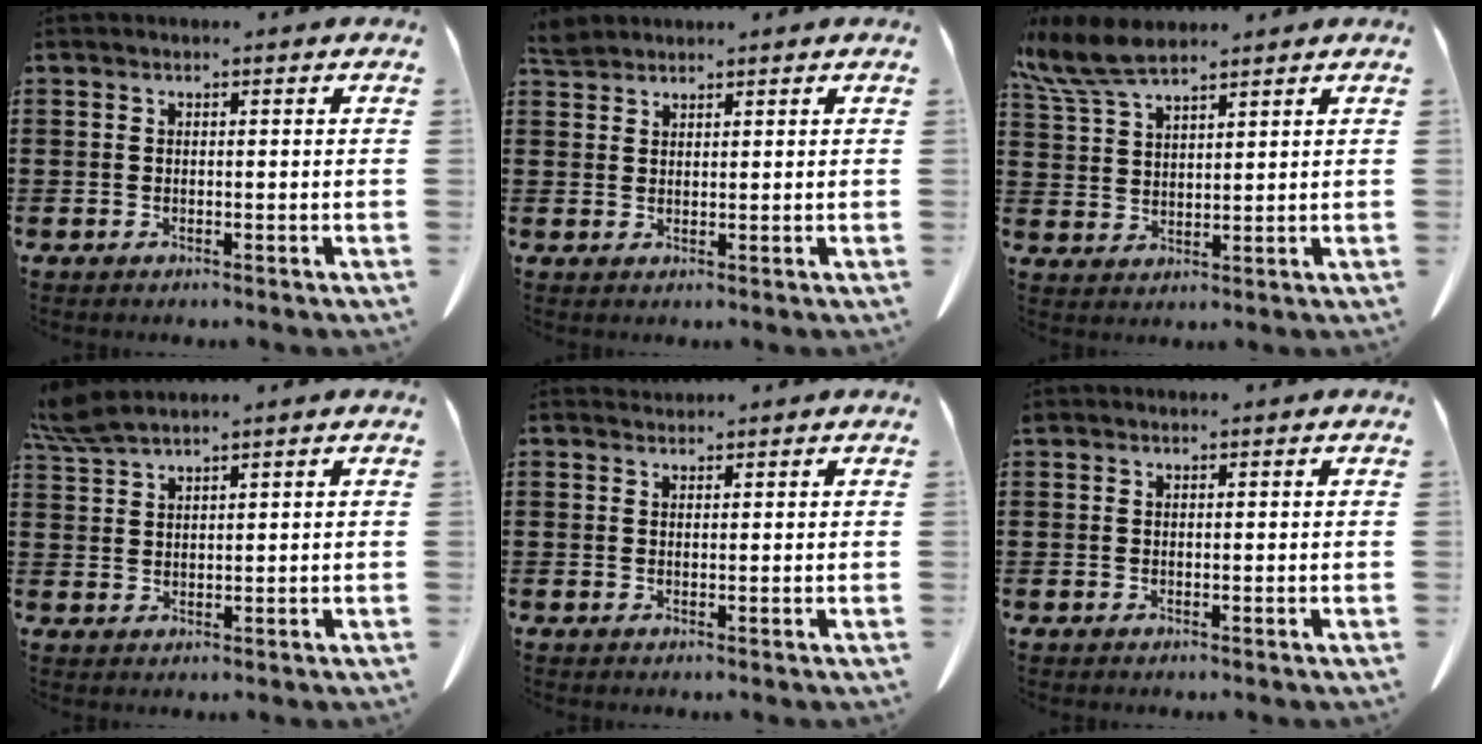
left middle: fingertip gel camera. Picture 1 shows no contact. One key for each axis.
{"total": 2.3, "fx": 2.2, "fy": 0.5, "fz": 0.4, "tx": -0.016, "ty": 0.002, "tz": 0.045}
{"total": 7.3, "fx": 5.8, "fy": 2.1, "fz": 3.9, "tx": -0.100, "ty": -0.008, "tz": 0.107}
{"total": 3.8, "fx": 3.3, "fy": 0.4, "fz": 1.9, "tx": -0.048, "ty": -0.005, "tz": 0.061}
{"total": 0.9, "fx": 0.8, "fy": 0.2, "fz": 0.0, "tx": -0.002, "ty": 0.000, "tz": 0.017}
{"total": 0.0}